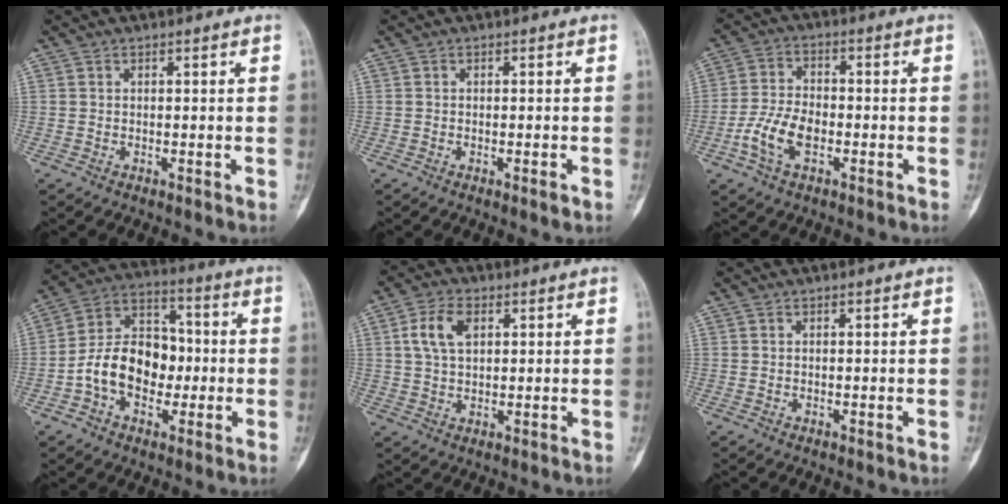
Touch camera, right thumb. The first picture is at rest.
{"total": 1.0, "force": [-0.6, 0.1, 0.8], "torque": [-0.012, -0.003, -0.008]}
{"total": 8.0, "force": [-2.9, 4.5, 6.0], "torque": [-0.120, 0.018, -0.061]}
{"total": 14.0, "force": [-2.6, 10.0, 9.4], "torque": [-0.131, 0.045, -0.053]}
{"total": 6.8, "force": [2.0, 4.1, 5.0], "torque": [-0.097, 0.006, 0.038]}
{"total": 0.0}